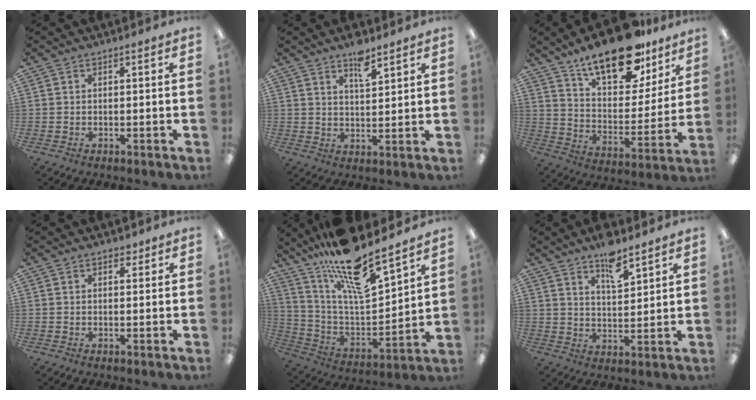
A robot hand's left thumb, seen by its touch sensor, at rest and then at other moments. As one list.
[{"total": 6.2, "force": [4.6, 2.0, 3.6], "torque": [-0.049, -0.027, 0.077]}, {"total": 21.4, "force": [15.8, 8.9, 11.5], "torque": [-0.177, -0.103, 0.272]}, {"total": 2.1, "force": [1.4, 1.1, 1.0], "torque": [-0.005, -0.004, 0.022]}, {"total": 18.6, "force": [14.9, 3.5, 10.5], "torque": [-0.199, -0.110, 0.253]}, {"total": 8.3, "force": [6.2, 3.0, 4.6], "torque": [-0.058, -0.040, 0.104]}]